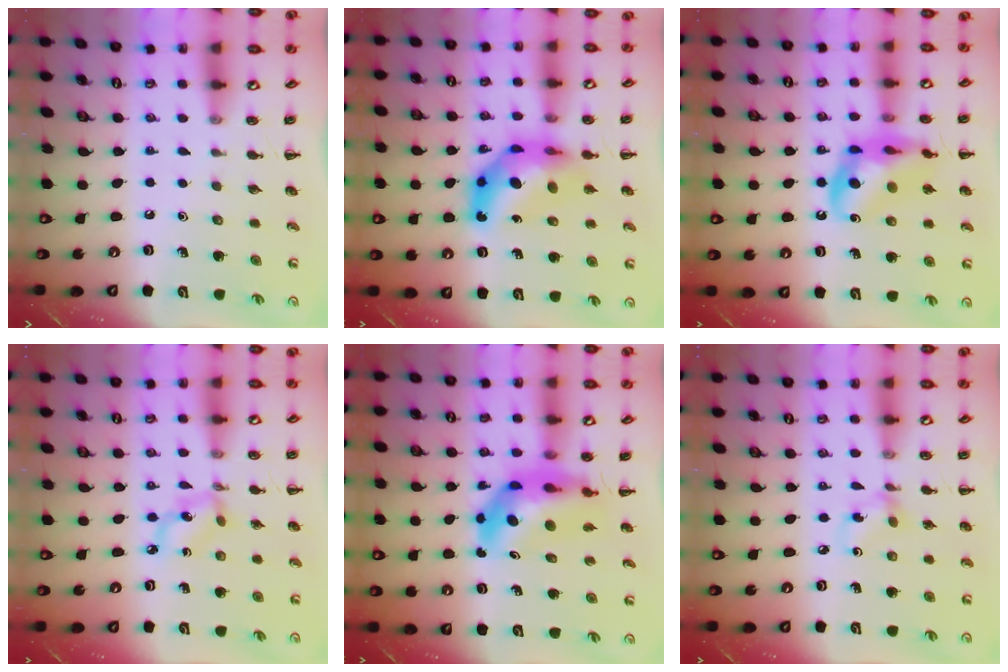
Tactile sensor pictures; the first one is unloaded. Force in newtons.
{"total": 11.2, "press": 10.6, "slide": 3.4}
{"total": 14.9, "press": 14.6, "slide": 3.1}
{"total": 5.0, "press": 4.9, "slide": 1.2}
{"total": 10.2, "press": 9.8, "slide": 2.8}
{"total": 4.0, "press": 3.8, "slide": 1.2}